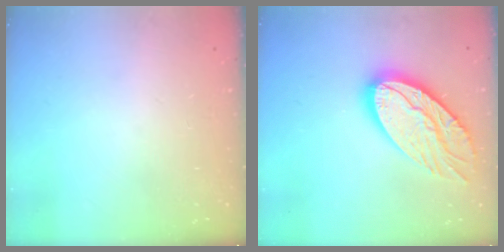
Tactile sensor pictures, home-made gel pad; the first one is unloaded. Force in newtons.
{"total": 19.9, "press": 19.9, "slide": 1.5}